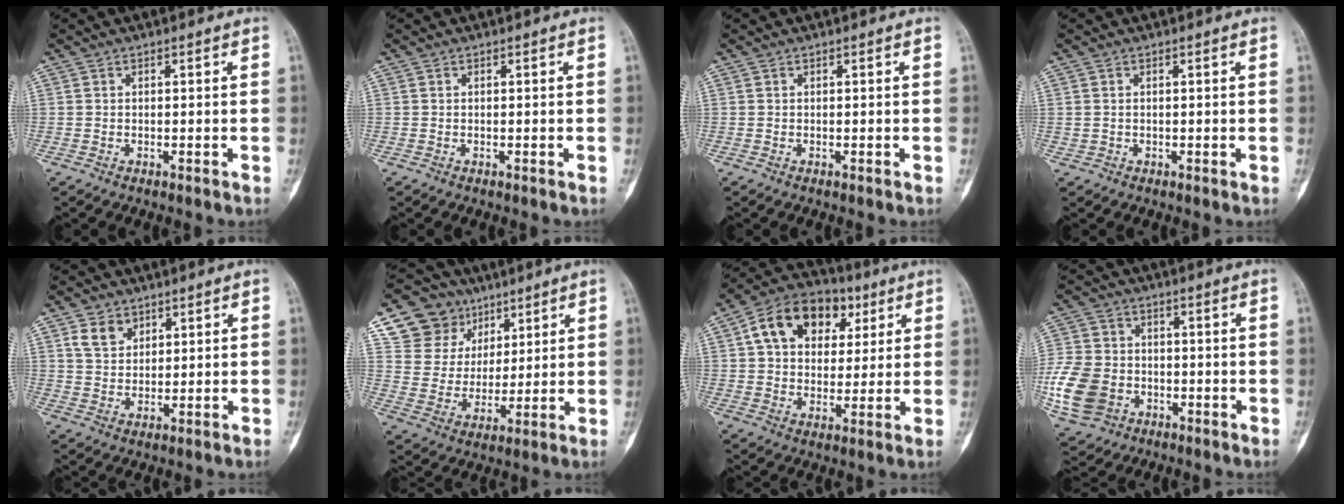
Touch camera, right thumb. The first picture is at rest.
{"total": 0.0}
{"total": 0.0}
{"total": 0.6, "force": [0.0, 0.6, -0.1], "torque": [0.009, 0.004, 0.001]}
{"total": 5.2, "force": [2.9, 3.7, 2.2], "torque": [-0.023, -0.016, 0.060]}
{"total": 13.8, "force": [7.8, 10.9, 3.4], "torque": [-0.026, -0.024, 0.148]}
{"total": 15.8, "force": [5.6, 11.2, 9.6], "torque": [-0.126, 0.006, 0.086]}
{"total": 15.0, "force": [-4.1, 11.9, 8.3], "torque": [-0.183, 0.008, -0.069]}